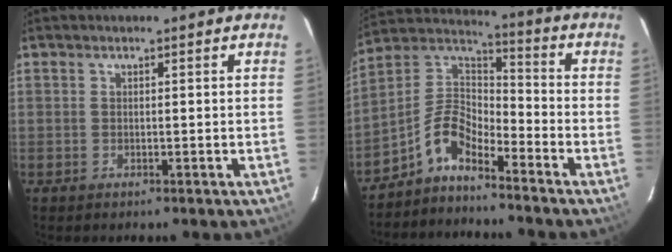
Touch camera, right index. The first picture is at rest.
{"total": 9.0, "force": [-6.4, 3.7, 5.1], "torque": [-0.125, 0.035, -0.136]}